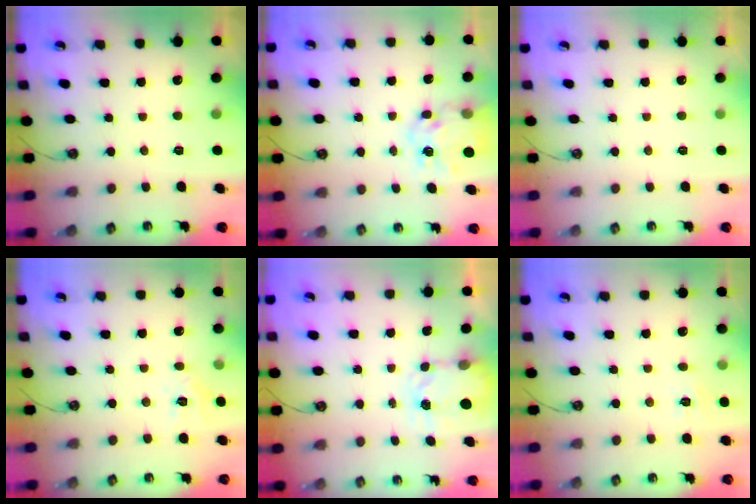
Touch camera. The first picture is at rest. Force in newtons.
{"total": 11.5, "press": 11.5, "slide": 1.1}
{"total": 0.0}
{"total": 5.3, "press": 5.3, "slide": 0.4}
{"total": 3.9, "press": 3.8, "slide": 0.6}
{"total": 5.0, "press": 4.9, "slide": 0.6}